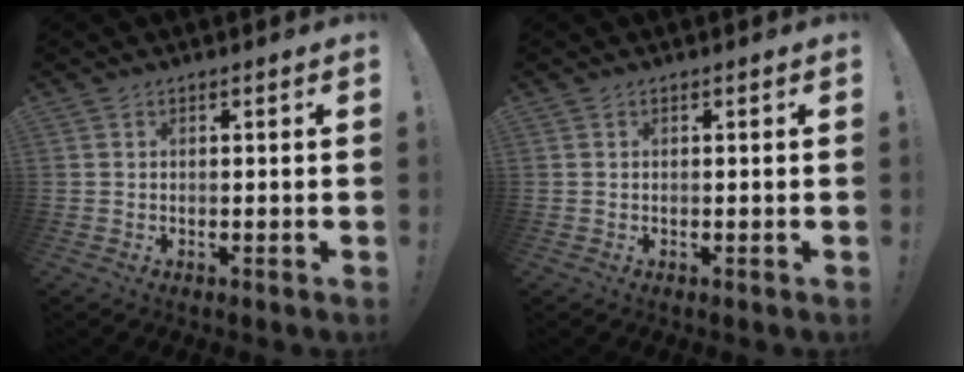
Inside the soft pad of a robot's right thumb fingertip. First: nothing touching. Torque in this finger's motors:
{"motor_torque": [0.00, 0.00, 0.00, 0.00, 0.00]}